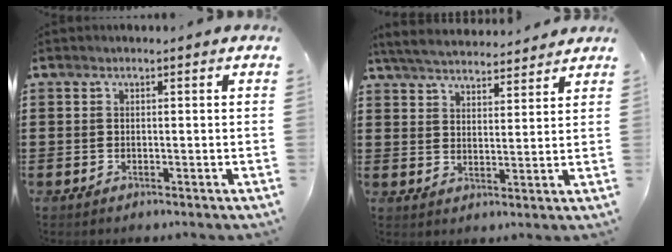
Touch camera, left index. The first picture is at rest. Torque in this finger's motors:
{"motor_torque": [2.14, 0.00, 0.03, 0.07]}